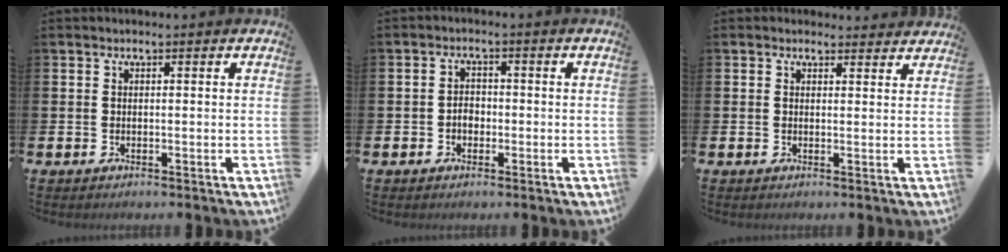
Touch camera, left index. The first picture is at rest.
{"total": 2.2, "force": [-0.7, 1.7, 1.3], "torque": [-0.012, 0.001, -0.017]}
{"total": 1.6, "force": [1.5, 0.5, -0.1], "torque": [0.009, -0.005, 0.025]}